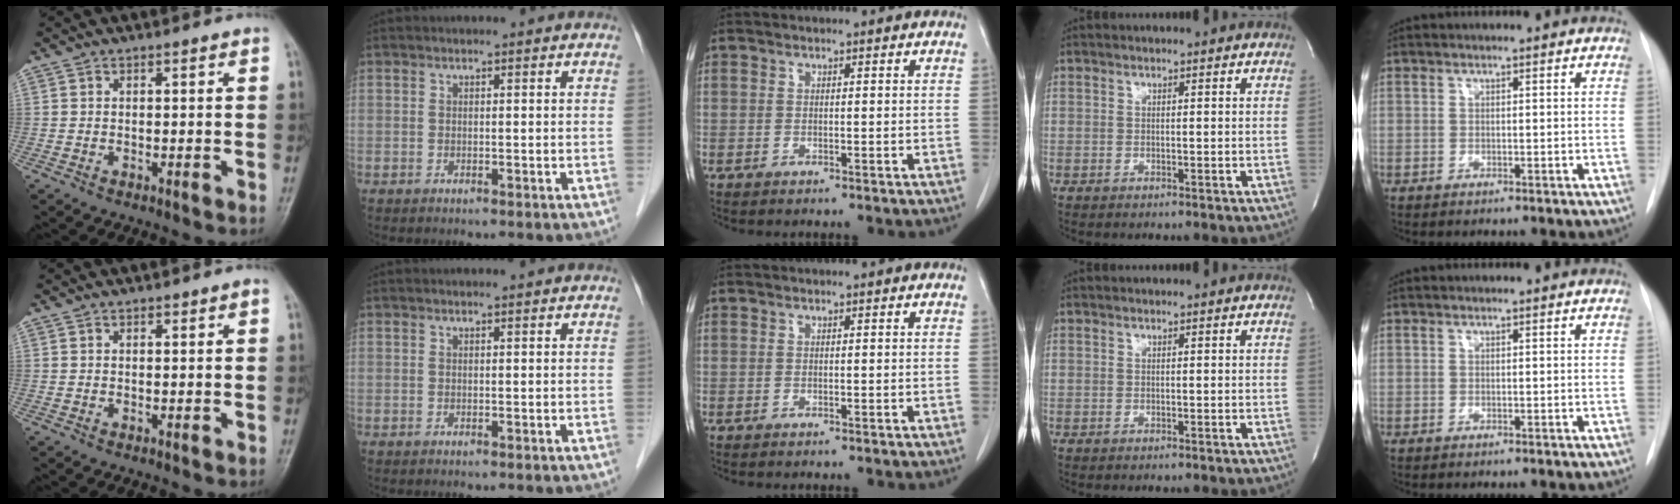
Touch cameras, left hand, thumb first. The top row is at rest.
{"thumb": {"total": 0.8, "force": [0.4, 0.3, 0.6], "torque": [-0.005, 0.000, 0.007]}, "index": {"total": 0.7, "force": [0.7, 0.0, 0.3], "torque": [-0.006, 0.005, 0.011]}}